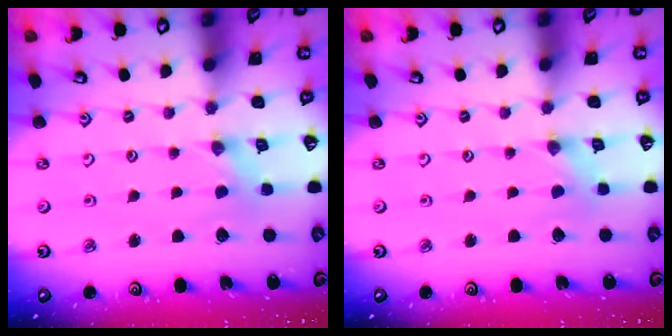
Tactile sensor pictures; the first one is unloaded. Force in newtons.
{"total": 0.0}